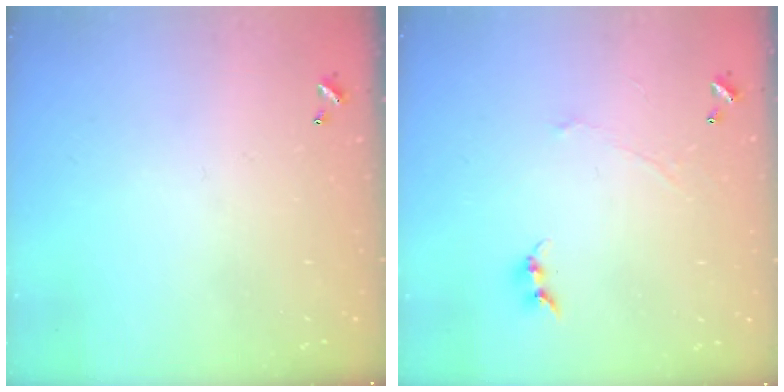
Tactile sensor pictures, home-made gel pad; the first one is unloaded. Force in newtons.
{"total": 1.3, "press": 1.2, "slide": 0.5}